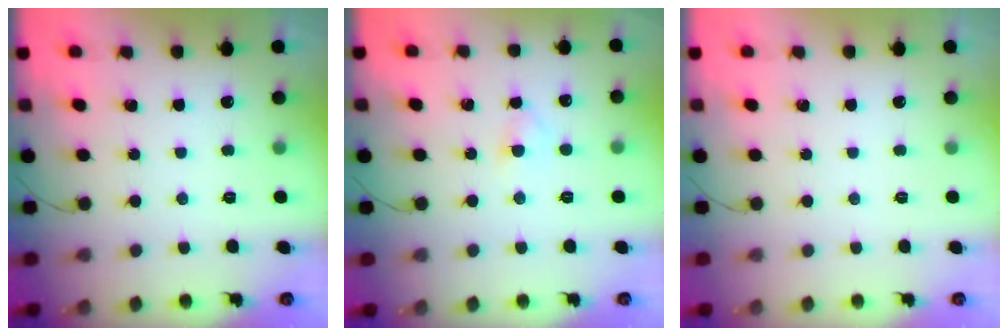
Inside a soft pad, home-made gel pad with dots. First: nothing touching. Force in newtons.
{"total": 2.5, "press": 2.3, "slide": 1.0}
{"total": 0.0}